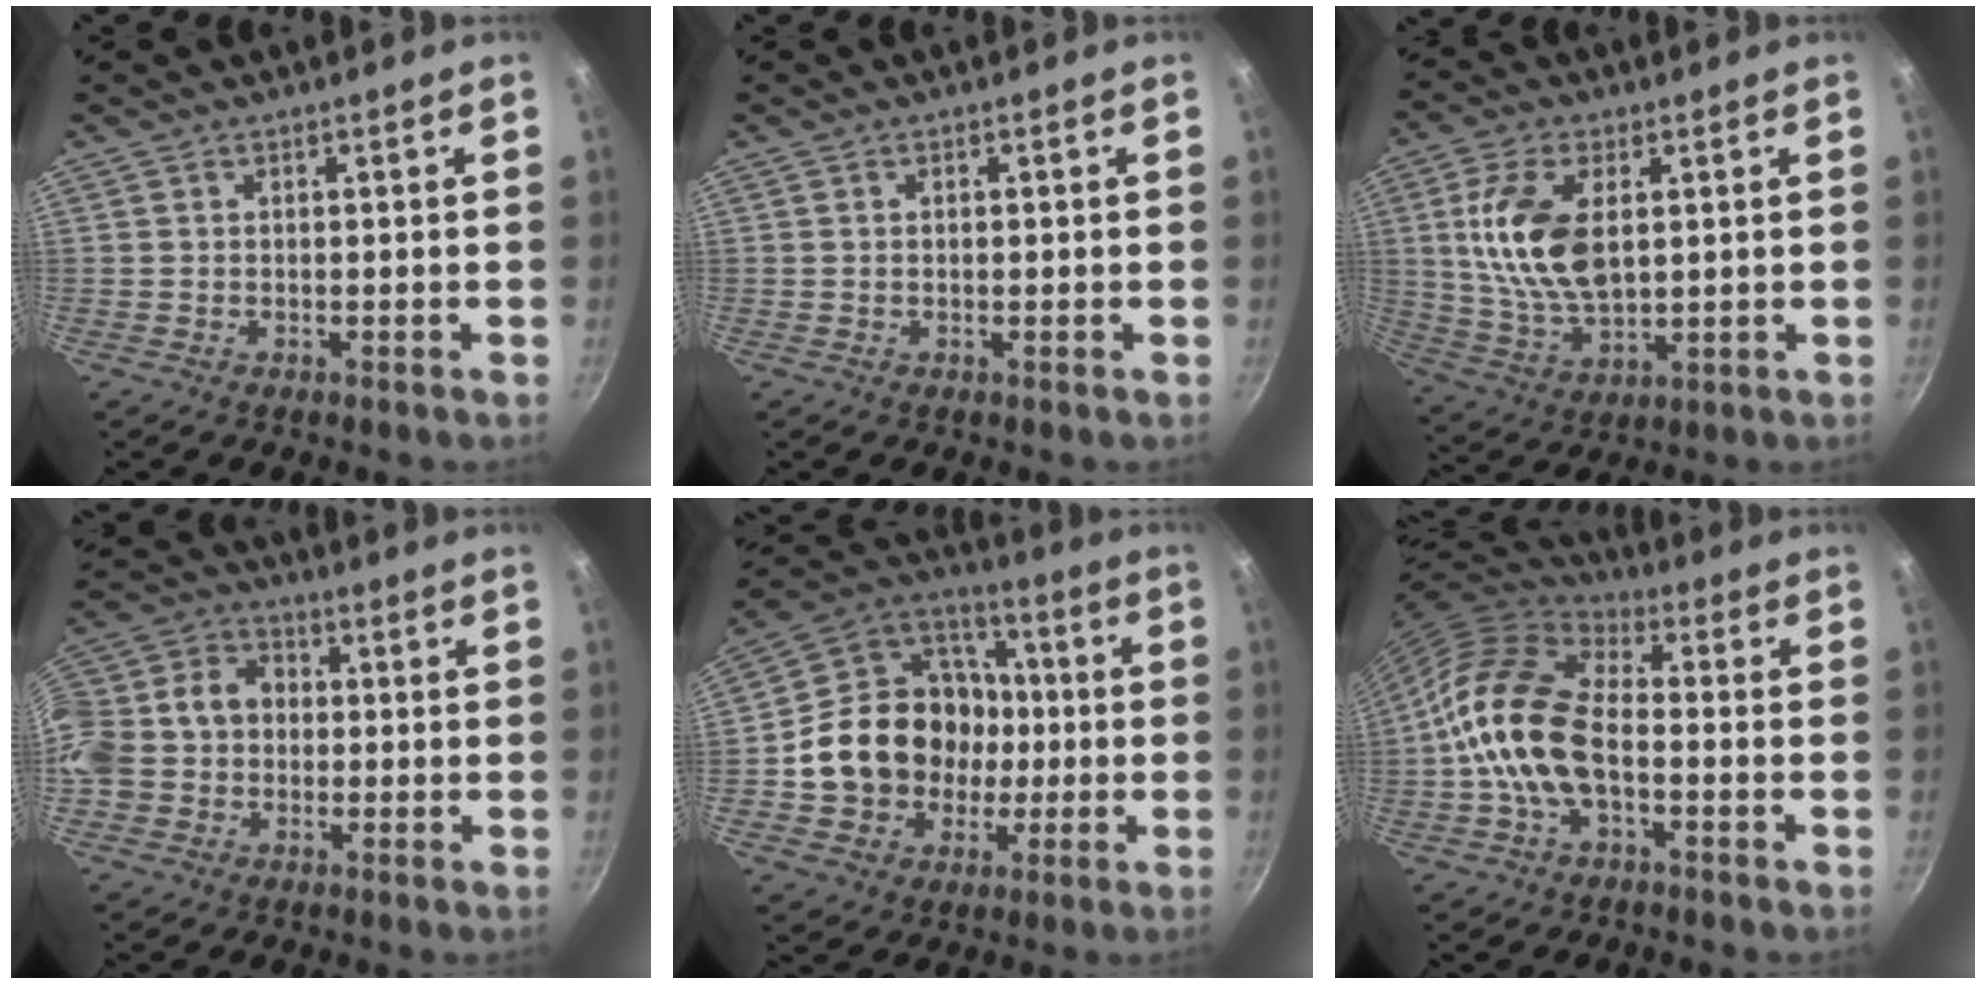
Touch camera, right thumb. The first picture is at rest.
{"total": 0.6, "force": [0.1, 0.4, 0.4], "torque": [-0.006, 0.002, 0.004]}
{"total": 14.5, "force": [2.8, 8.1, 11.8], "torque": [-0.219, -0.014, 0.063]}
{"total": 15.3, "force": [-1.1, 12.8, 8.4], "torque": [-0.153, 0.046, -0.033]}
{"total": 19.8, "force": [-2.1, 17.1, 9.9], "torque": [-0.135, 0.042, -0.033]}
{"total": 16.2, "force": [-2.7, 9.4, 12.9], "torque": [-0.224, 0.037, -0.066]}